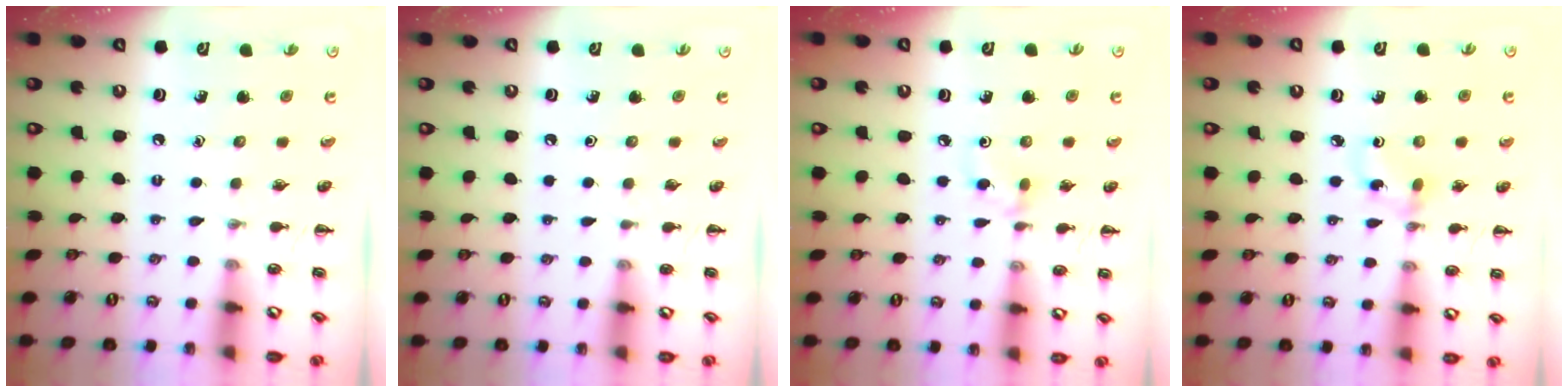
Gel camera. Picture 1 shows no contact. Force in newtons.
{"total": 0.0}
{"total": 5.4, "press": 5.1, "slide": 1.9}
{"total": 2.8, "press": 2.6, "slide": 1.0}